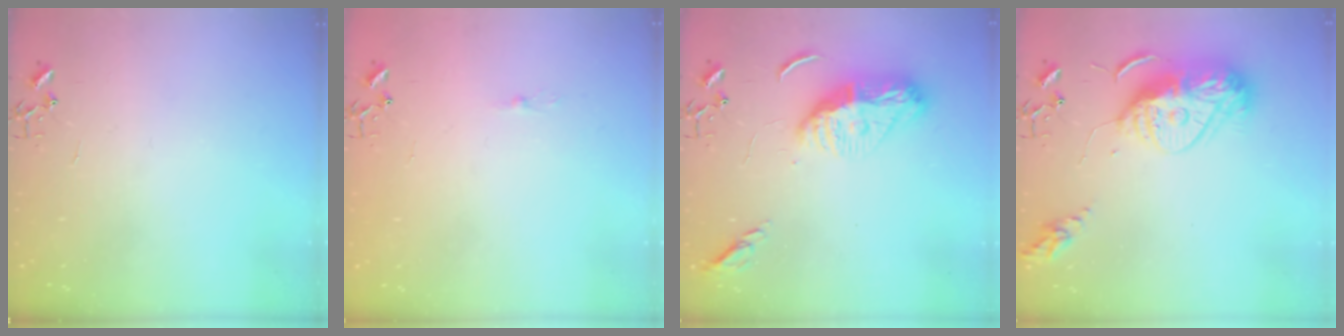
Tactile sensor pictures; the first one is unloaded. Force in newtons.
{"total": 3.6, "press": 3.6, "slide": 0.5}
{"total": 13.7, "press": 13.6, "slide": 1.2}
{"total": 14.7, "press": 14.6, "slide": 1.3}